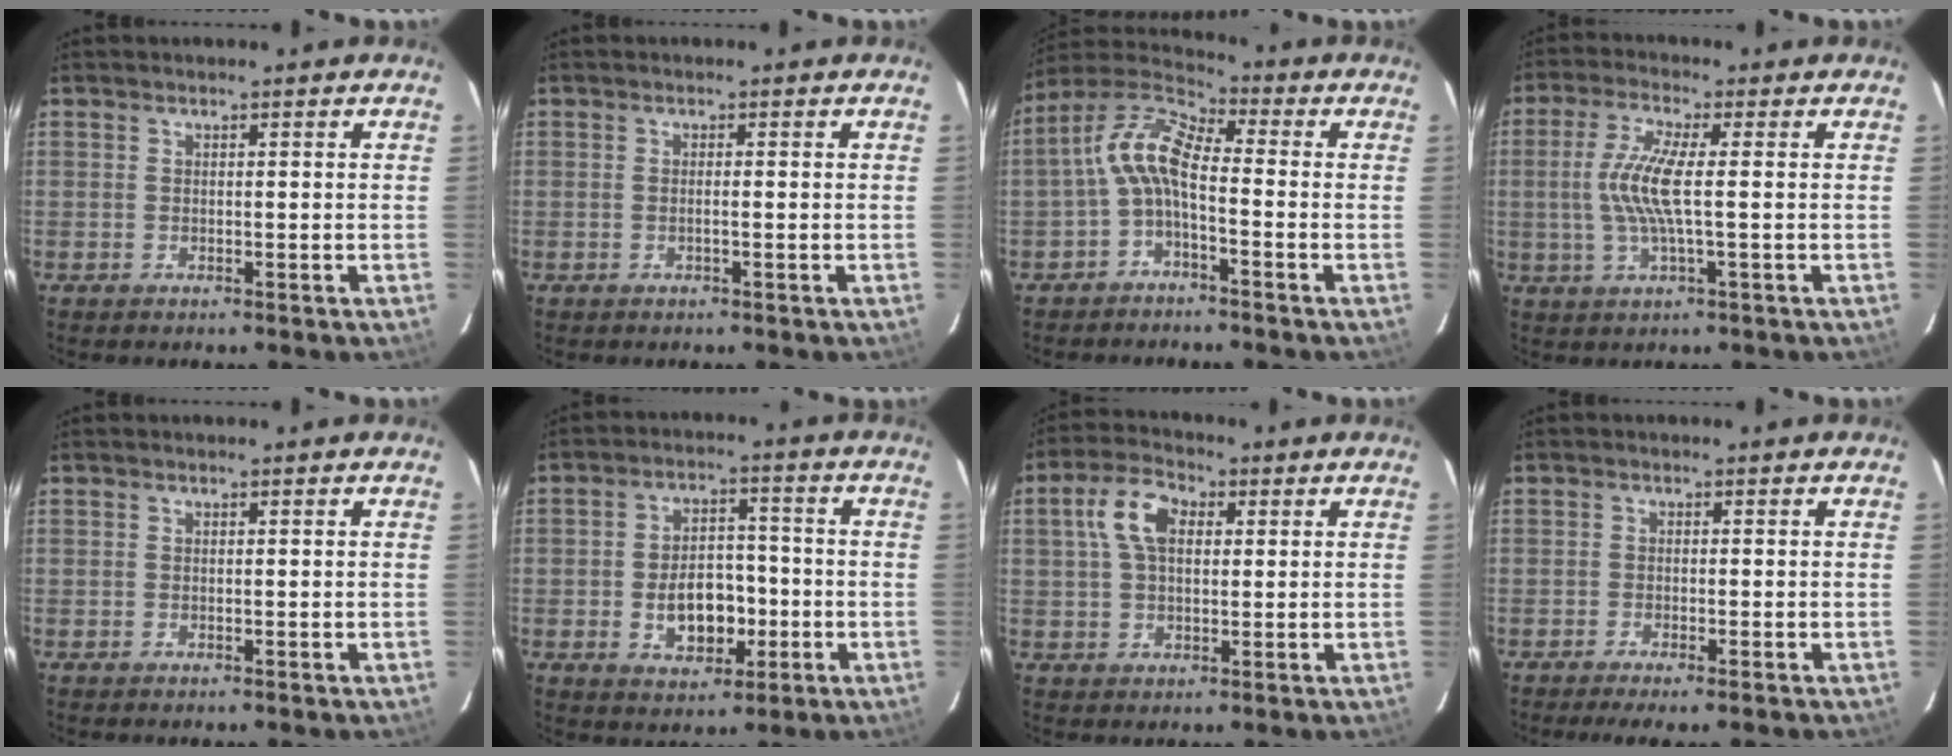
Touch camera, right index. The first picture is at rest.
{"total": 0.9, "force": [-0.3, -0.2, 0.8], "torque": [-0.015, 0.002, -0.006]}
{"total": 8.2, "force": [-1.9, 3.0, 7.4], "torque": [-0.167, 0.022, -0.042]}
{"total": 8.1, "force": [-0.1, 0.9, 8.1], "torque": [-0.166, 0.001, -0.002]}
{"total": 0.0}
{"total": 9.5, "force": [-2.4, 6.1, 6.8], "torque": [-0.129, 0.018, -0.024]}
{"total": 7.8, "force": [2.0, 4.6, 6.0], "torque": [-0.118, 0.024, 0.037]}
{"total": 3.6, "force": [-2.9, 0.1, 2.1], "torque": [-0.048, -0.016, -0.049]}